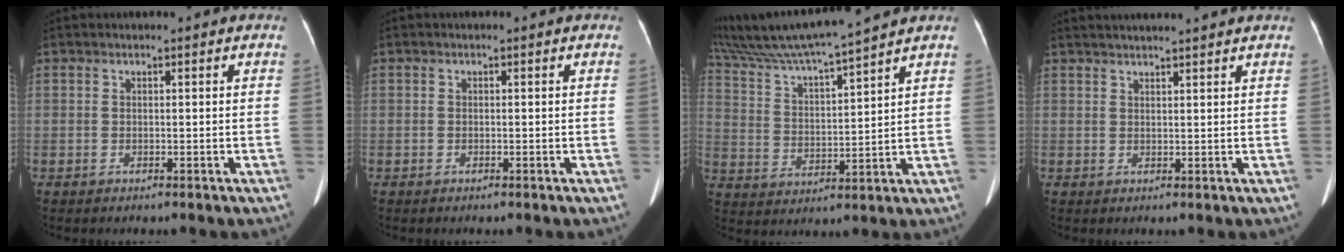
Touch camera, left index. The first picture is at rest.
{"total": 0.0}
{"total": 14.3, "force": [12.7, -1.1, 6.4], "torque": [-0.131, 0.016, 0.225]}
{"total": 7.1, "force": [6.6, -0.5, 2.6], "torque": [-0.039, 0.030, 0.088]}